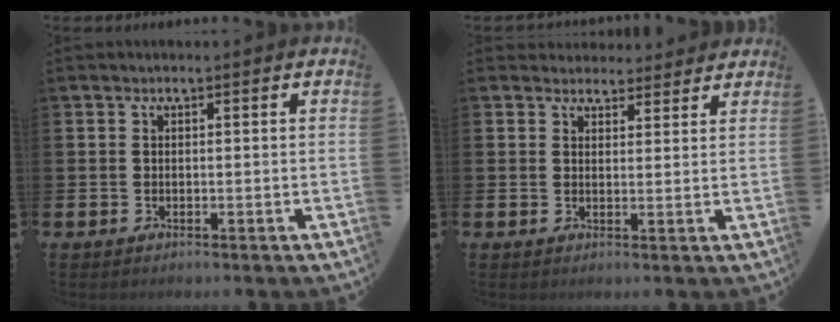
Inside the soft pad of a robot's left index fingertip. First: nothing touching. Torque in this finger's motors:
{"motor_torque": [1.06, -1.08, 0.28, 0.00]}